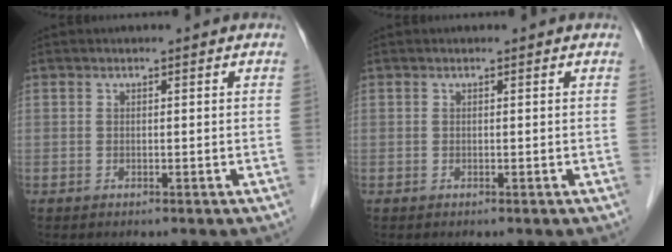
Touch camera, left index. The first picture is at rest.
{"total": 0.0}